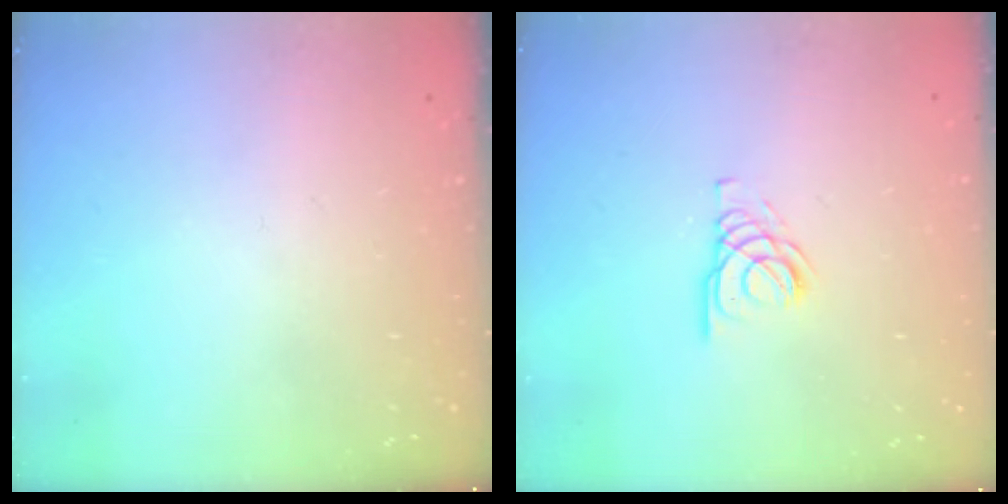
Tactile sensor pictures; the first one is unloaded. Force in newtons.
{"total": 3.7, "press": 3.7, "slide": 0.4}